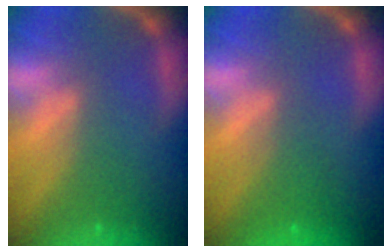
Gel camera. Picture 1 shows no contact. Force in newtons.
{"total": 2.5}